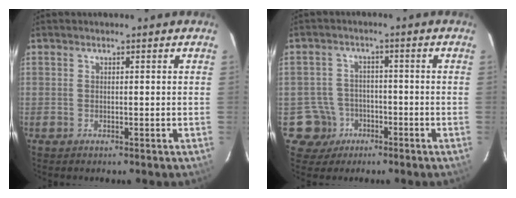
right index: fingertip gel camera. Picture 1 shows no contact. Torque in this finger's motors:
{"motor_torque": [-0.41, -0.11, -1.05, -0.21]}